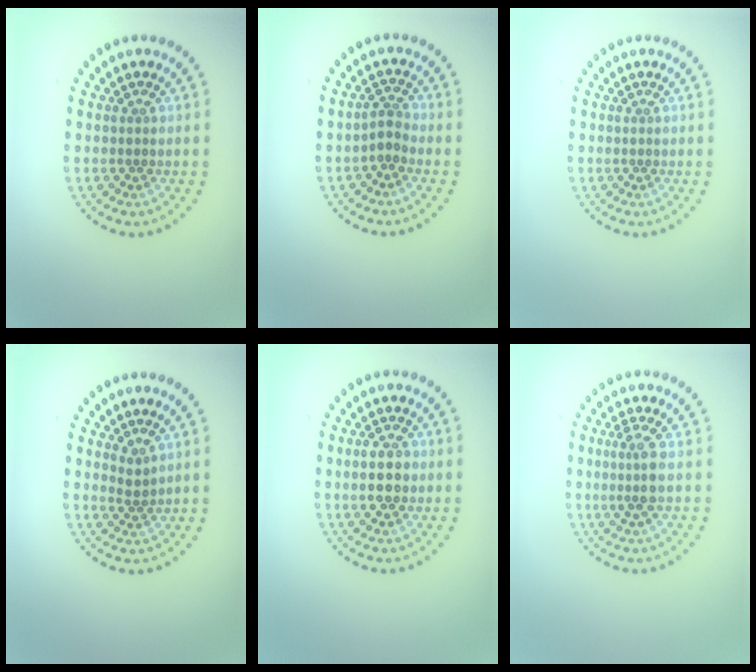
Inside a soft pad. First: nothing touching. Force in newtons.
{"total": 1.9, "press": 1.4, "slide": 1.4}
{"total": 0.0}
{"total": 1.2, "press": 0.9, "slide": 0.8}
{"total": 2.8, "press": 2.8, "slide": 0.2}
{"total": 2.2, "press": 1.8, "slide": 1.2}